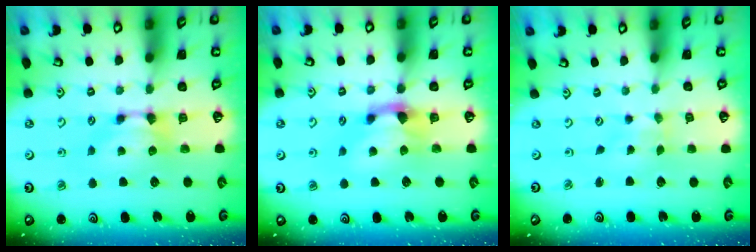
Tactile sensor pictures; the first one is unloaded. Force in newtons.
{"total": 2.0, "press": 1.2, "slide": 1.5}
{"total": 3.7, "press": 3.7, "slide": 0.7}